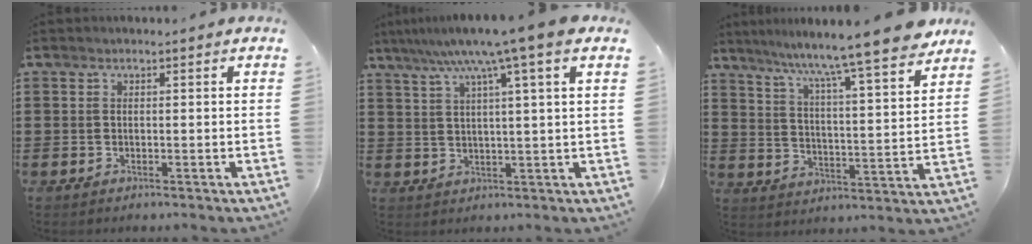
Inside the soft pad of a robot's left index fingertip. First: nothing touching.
{"total": 8.6, "force": [5.4, -1.1, 6.6], "torque": [-0.141, -0.015, 0.088]}
{"total": 9.9, "force": [8.6, -1.2, 4.6], "torque": [-0.107, -0.064, 0.135]}